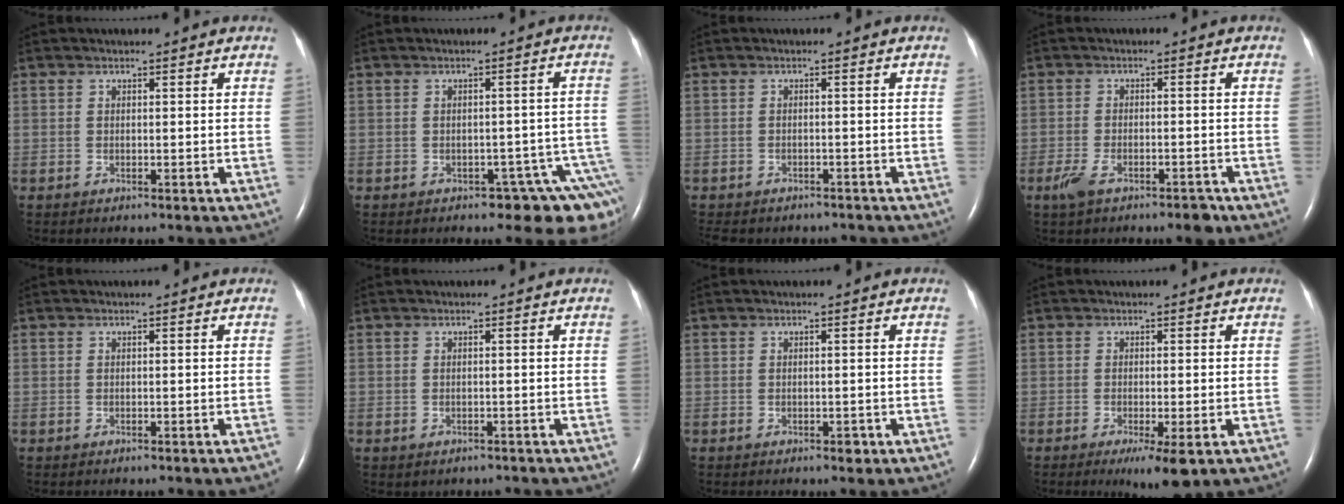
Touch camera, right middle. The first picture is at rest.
{"total": 8.3, "force": [-6.3, 3.5, 4.3], "torque": [-0.020, 0.014, -0.071]}
{"total": 8.3, "force": [-7.0, 3.5, 2.8], "torque": [-0.059, 0.000, -0.086]}
{"total": 5.1, "force": [-3.4, 1.8, 3.4], "torque": [-0.065, -0.004, -0.054]}
{"total": 1.3, "force": [-1.0, -0.2, 0.7], "torque": [-0.008, 0.001, -0.009]}
{"total": 1.5, "force": [-1.1, 0.9, 0.4], "torque": [-0.011, -0.001, -0.008]}
{"total": 0.8, "force": [-0.4, 0.5, 0.5], "torque": [-0.007, -0.001, -0.001]}
{"total": 4.5, "force": [-2.2, 0.6, 3.9], "torque": [-0.057, -0.013, -0.030]}